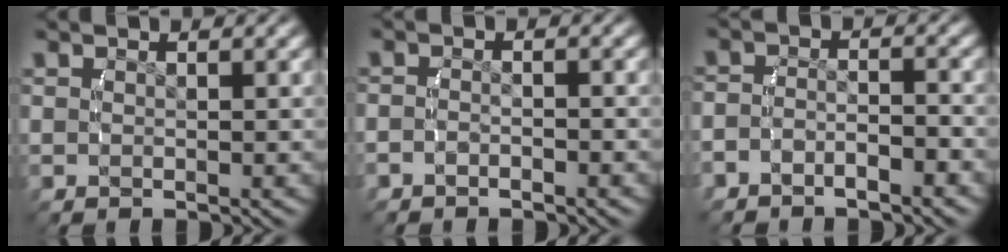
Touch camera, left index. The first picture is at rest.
{"total": 1.7, "force": [-1.4, 1.0, 0.4], "torque": [-0.018, 0.002, -0.026]}
{"total": 3.2, "force": [-2.5, 1.7, 1.1], "torque": [-0.024, -0.002, -0.045]}